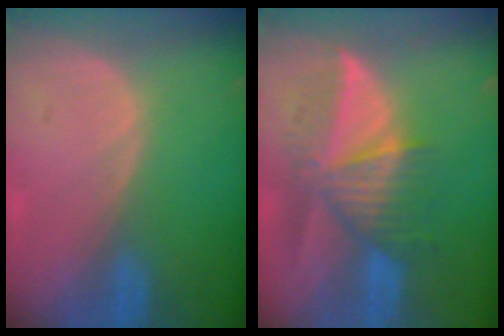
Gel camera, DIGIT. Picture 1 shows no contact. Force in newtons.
{"total": 8.4, "press": 7.9, "slide": 2.9}